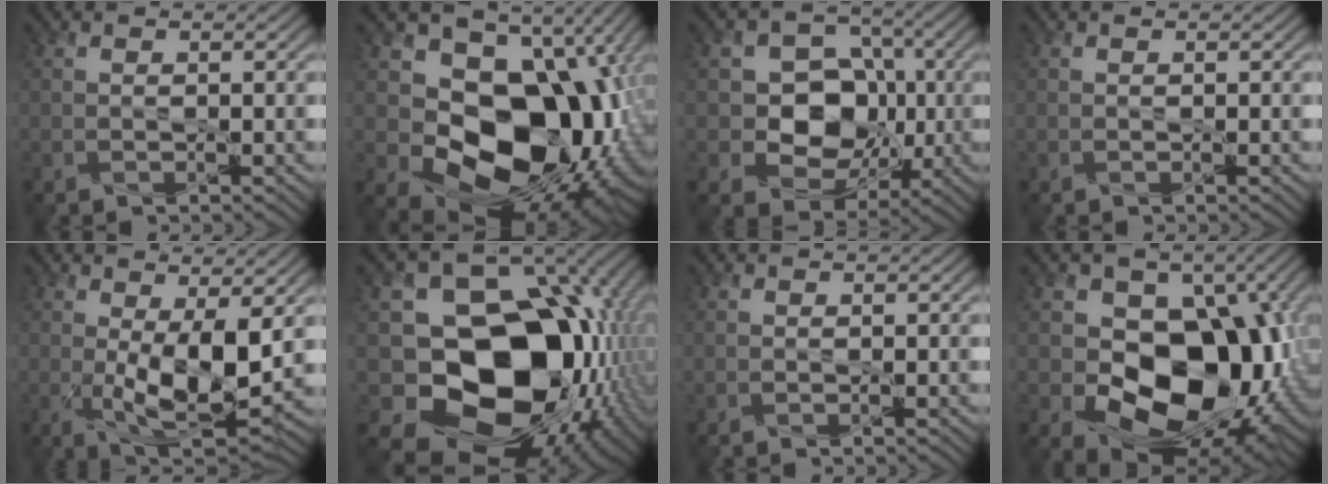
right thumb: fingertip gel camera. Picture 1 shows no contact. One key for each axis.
{"total": 18.2, "fx": -0.2, "fy": 14.1, "fz": 11.4, "tx": -0.167, "ty": -0.054, "tz": 0.029}
{"total": 10.2, "fx": -0.4, "fy": 8.6, "fz": 5.4, "tx": -0.099, "ty": 0.003, "tz": -0.028}
{"total": 0.0}
{"total": 9.1, "fx": 0.1, "fy": 3.4, "fz": 8.4, "tx": -0.166, "ty": -0.015, "tz": 0.011}
{"total": 19.9, "fx": -2.4, "fy": 15.7, "fz": 12.0, "tx": -0.223, "ty": -0.058, "tz": -0.006}
{"total": 0.0}
{"total": 16.8, "fx": -1.7, "fy": 12.1, "fz": 11.5, "tx": -0.139, "ty": -0.023, "tz": -0.030}